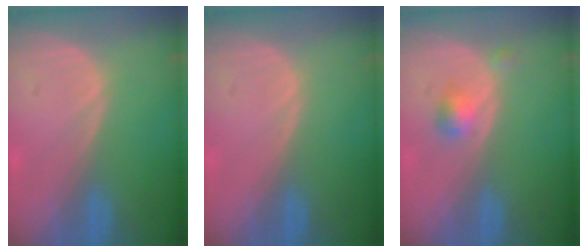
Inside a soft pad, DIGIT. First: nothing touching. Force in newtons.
{"total": 0.0}
{"total": 2.4, "press": 2.1, "slide": 1.1}